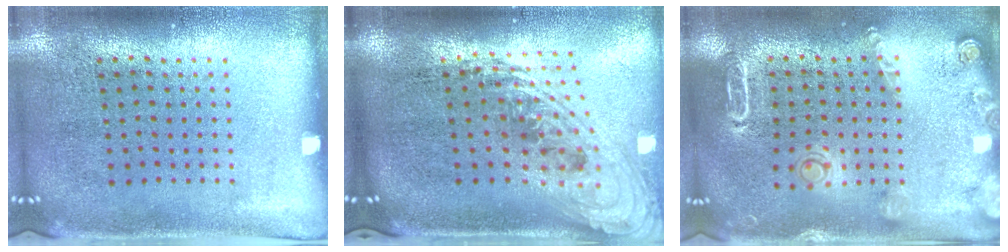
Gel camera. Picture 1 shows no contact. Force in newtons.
{"total": 2.4, "press": 1.7, "slide": 1.7}
{"total": 1.8, "press": 1.8, "slide": 0.3}